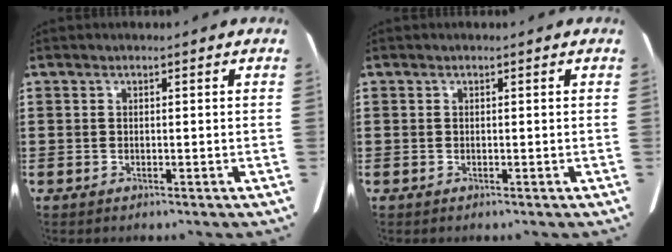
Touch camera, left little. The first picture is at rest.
{"total": 0.0}